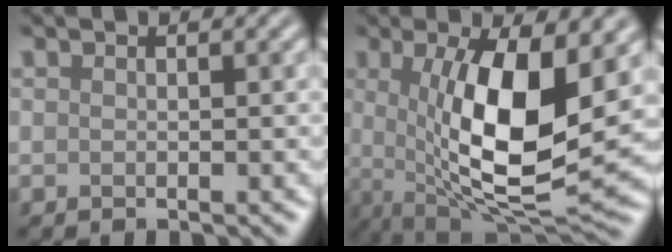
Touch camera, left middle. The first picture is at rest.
{"total": 11.8, "force": [1.1, 3.9, 11.0], "torque": [-0.185, -0.016, 0.022]}